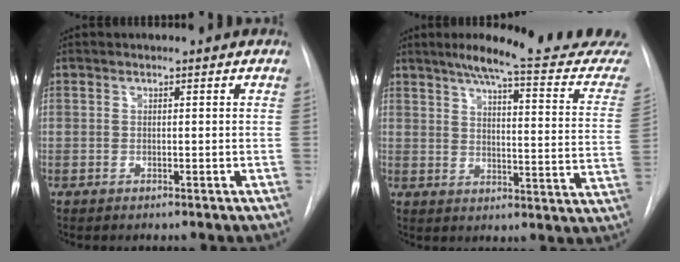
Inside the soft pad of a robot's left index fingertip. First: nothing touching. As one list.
[{"total": 21.8, "force": [19.7, 0.4, 9.3], "torque": [-0.123, -0.072, 0.236]}]